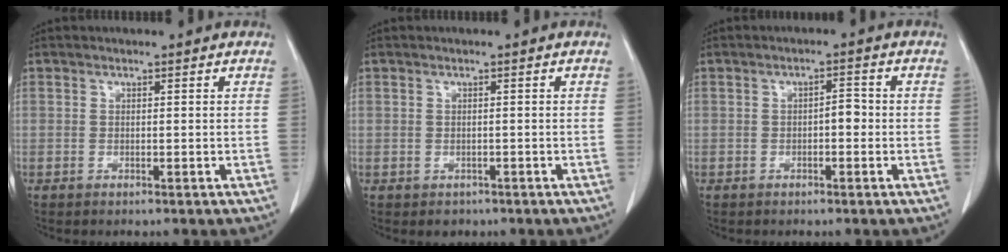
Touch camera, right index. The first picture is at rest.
{"total": 1.5, "force": [-0.8, 1.2, 0.2], "torque": [-0.002, 0.002, -0.007]}
{"total": 2.3, "force": [-0.4, 1.0, 2.0], "torque": [-0.024, 0.008, -0.007]}